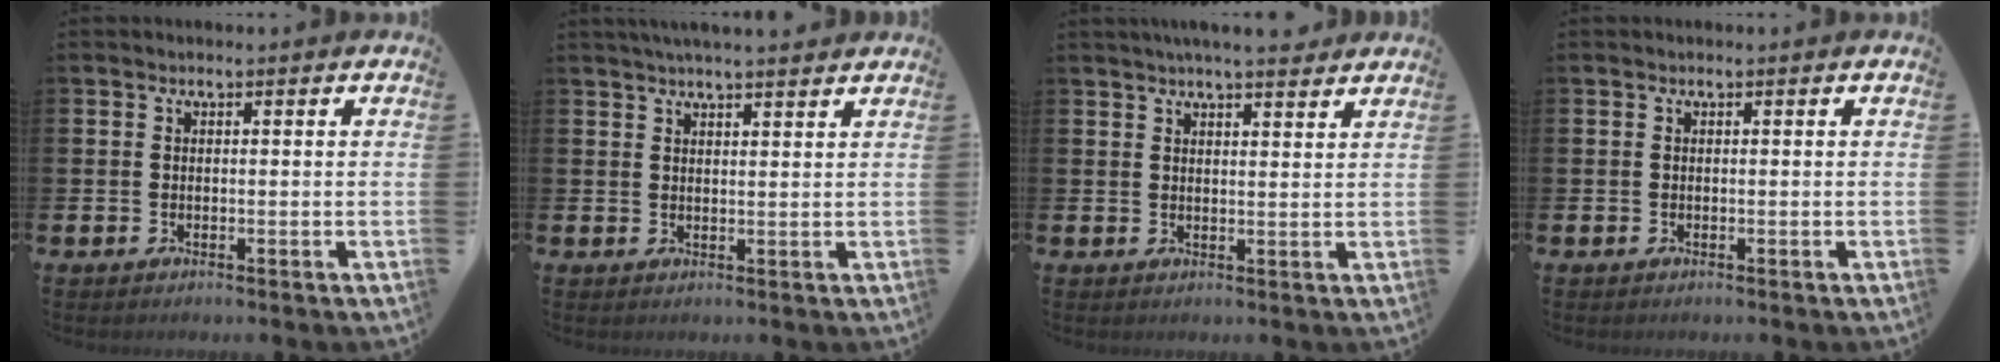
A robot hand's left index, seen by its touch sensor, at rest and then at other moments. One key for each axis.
{"total": 3.3, "fx": 3.2, "fy": -0.1, "fz": 1.0, "tx": -0.021, "ty": -0.009, "tz": 0.058}
{"total": 4.3, "fx": 4.1, "fy": 0.1, "fz": 1.3, "tx": -0.022, "ty": -0.017, "tz": 0.071}
{"total": 0.0}